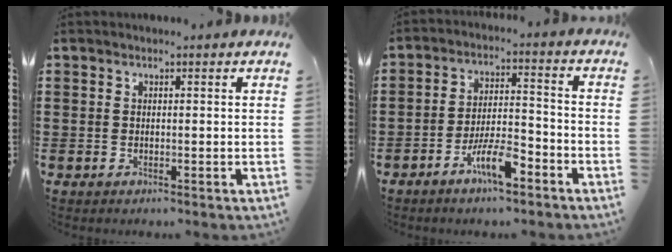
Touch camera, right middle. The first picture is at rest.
{"total": 7.3, "force": [-4.7, 1.9, 5.2], "torque": [-0.107, 0.002, -0.091]}